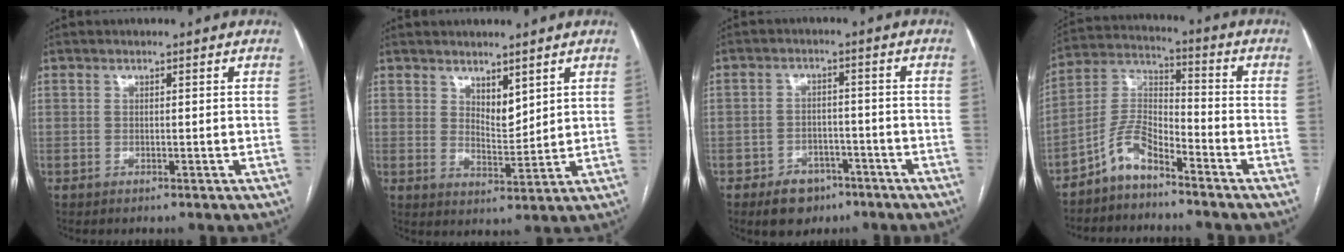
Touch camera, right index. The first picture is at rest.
{"total": 4.1, "force": [2.8, 1.7, 2.4], "torque": [-0.040, -0.012, 0.056]}
{"total": 6.0, "force": [-3.9, 4.0, 2.2], "torque": [-0.038, 0.005, -0.053]}
{"total": 7.2, "force": [-5.4, 2.3, 4.3], "torque": [-0.096, 0.014, -0.111]}